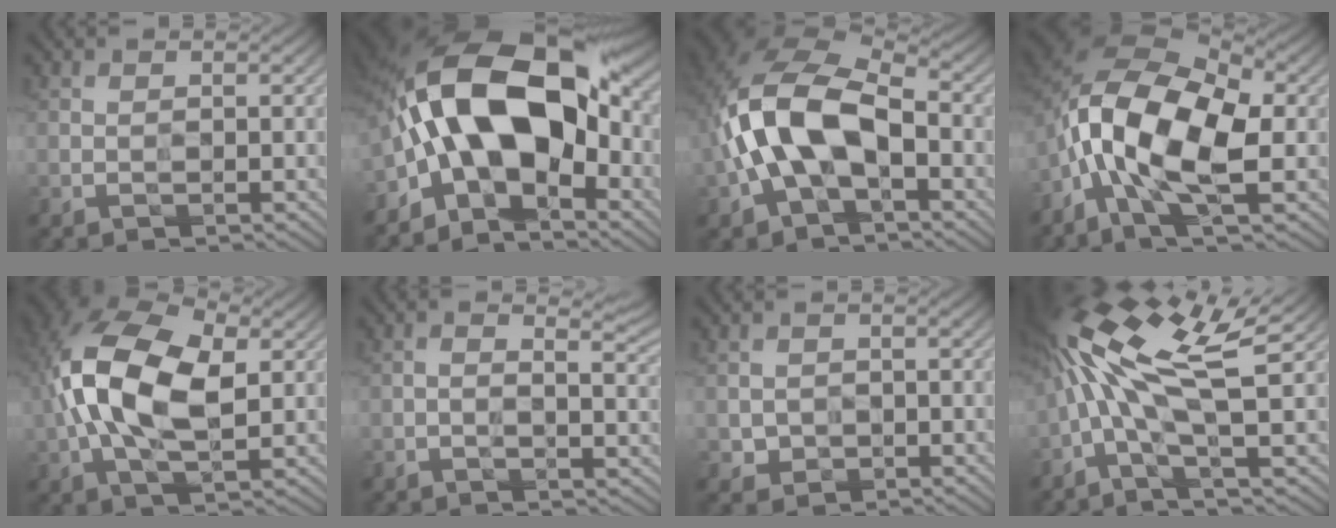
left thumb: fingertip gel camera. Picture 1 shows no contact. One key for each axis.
{"total": 15.0, "fx": -2.1, "fy": 8.2, "fz": 12.4, "tx": -0.220, "ty": 0.023, "tz": -0.053}
{"total": 13.1, "fx": -1.7, "fy": 7.7, "fz": 10.5, "tx": -0.250, "ty": 0.010, "tz": -0.044}
{"total": 13.0, "fx": -3.0, "fy": 6.1, "fz": 11.2, "tx": -0.243, "ty": -0.001, "tz": -0.068}
{"total": 13.7, "fx": 1.2, "fy": 7.6, "fz": 11.4, "tx": -0.258, "ty": 0.023, "tz": 0.016}
{"total": 3.1, "fx": 1.1, "fy": 0.5, "fz": 2.9, "tx": -0.053, "ty": 0.010, "tz": 0.009}
{"total": 1.4, "fx": -0.3, "fy": 1.4, "fz": 0.1, "tx": -0.004, "ty": -0.003, "tz": -0.007}
{"total": 11.8, "fx": 1.7, "fy": 2.5, "fz": 11.4, "tx": -0.243, "ty": 0.029, "tz": 0.019}